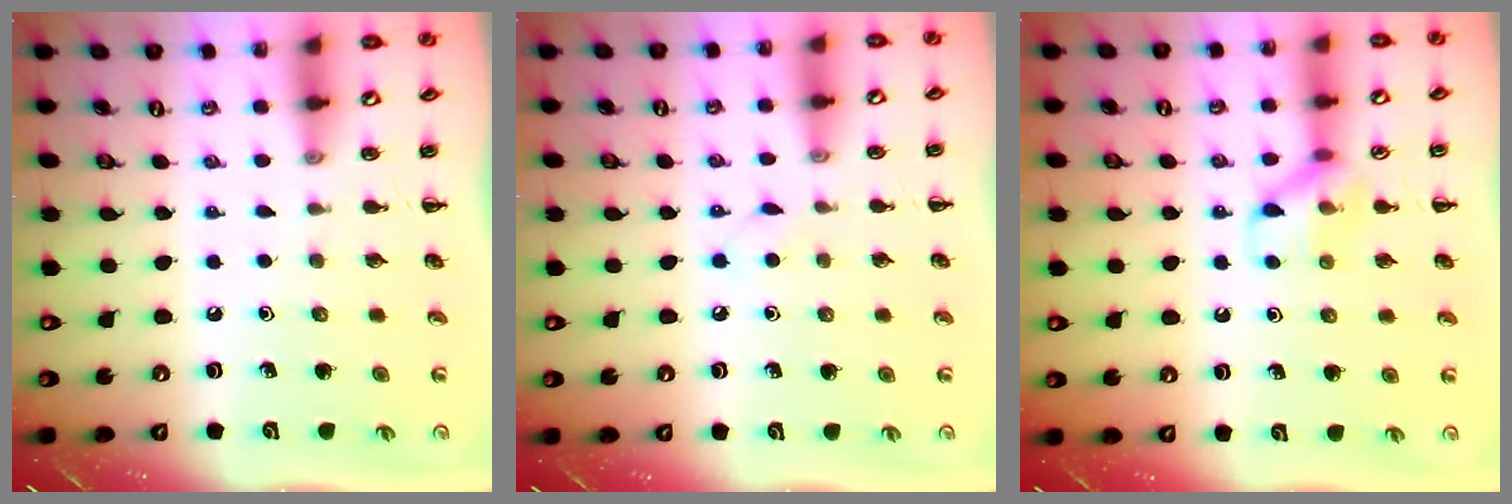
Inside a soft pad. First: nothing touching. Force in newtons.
{"total": 2.9, "press": 2.8, "slide": 1.0}
{"total": 9.3, "press": 9.2, "slide": 0.8}